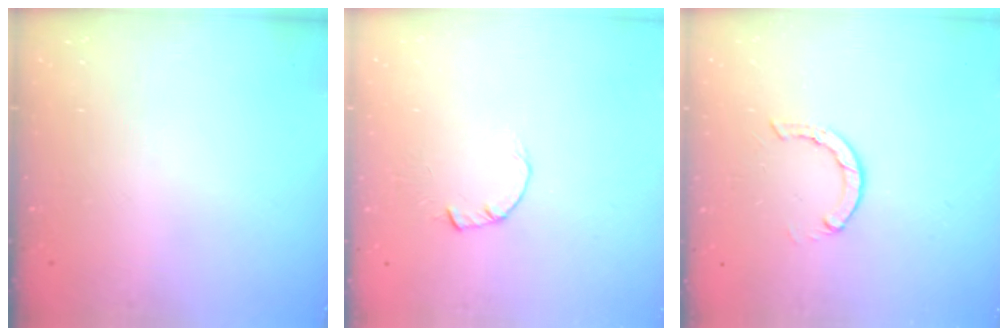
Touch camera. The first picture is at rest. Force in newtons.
{"total": 1.8, "press": 1.7, "slide": 0.3}
{"total": 2.8, "press": 2.7, "slide": 0.4}